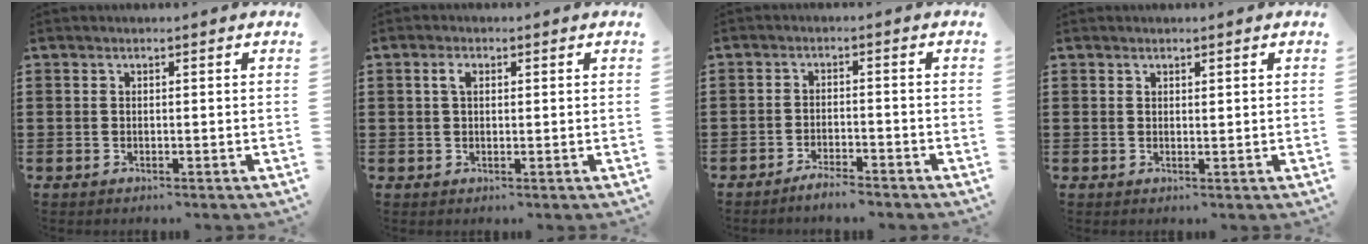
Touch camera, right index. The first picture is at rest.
{"total": 1.9, "force": [0.5, 1.0, 1.6], "torque": [-0.034, 0.008, 0.008]}
{"total": 2.7, "force": [-2.7, 0.1, 0.7], "torque": [-0.014, 0.004, -0.052]}
{"total": 1.0, "force": [0.6, 0.5, 0.5], "torque": [-0.002, 0.000, 0.010]}